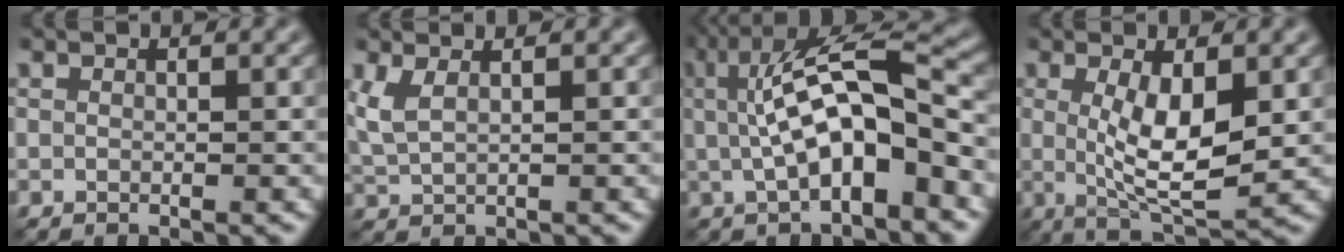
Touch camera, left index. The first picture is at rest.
{"total": 2.4, "force": [1.1, 0.8, 1.9], "torque": [-0.051, 0.002, 0.028]}
{"total": 9.6, "force": [0.5, 3.0, 9.1], "torque": [-0.149, 0.016, 0.003]}
{"total": 5.8, "force": [0.4, 1.7, 5.5], "torque": [-0.105, -0.010, 0.013]}